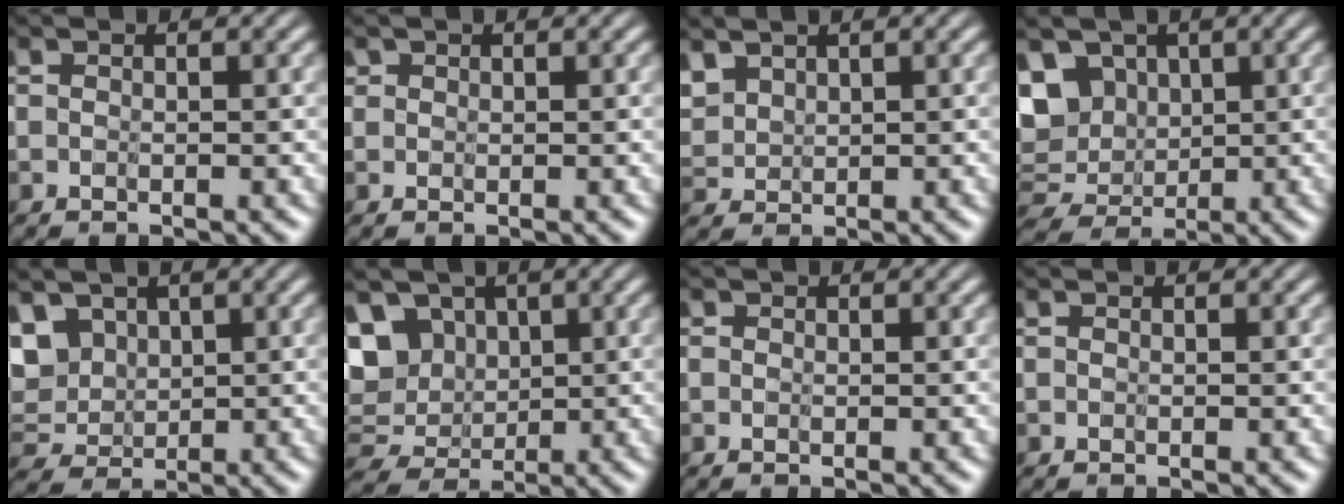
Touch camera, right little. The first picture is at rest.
{"total": 1.9, "force": [1.3, 1.3, 0.4], "torque": [-0.022, 0.012, 0.003]}
{"total": 2.7, "force": [1.8, 1.6, 1.2], "torque": [-0.067, -0.001, 0.047]}
{"total": 5.0, "force": [2.1, 3.8, 2.6], "torque": [-0.055, 0.005, 0.031]}
{"total": 3.8, "force": [2.1, 2.6, 1.8], "torque": [-0.050, 0.008, 0.030]}
{"total": 6.4, "force": [2.2, 5.0, 3.2], "torque": [-0.071, 0.010, 0.032]}
{"total": 1.1, "force": [0.6, 0.8, 0.4], "torque": [-0.012, 0.003, -0.007]}
{"total": 0.0}